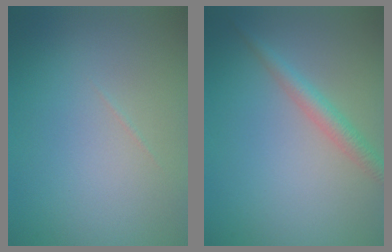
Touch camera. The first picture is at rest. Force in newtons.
{"total": 2.2, "press": 2.2, "slide": 0.1}